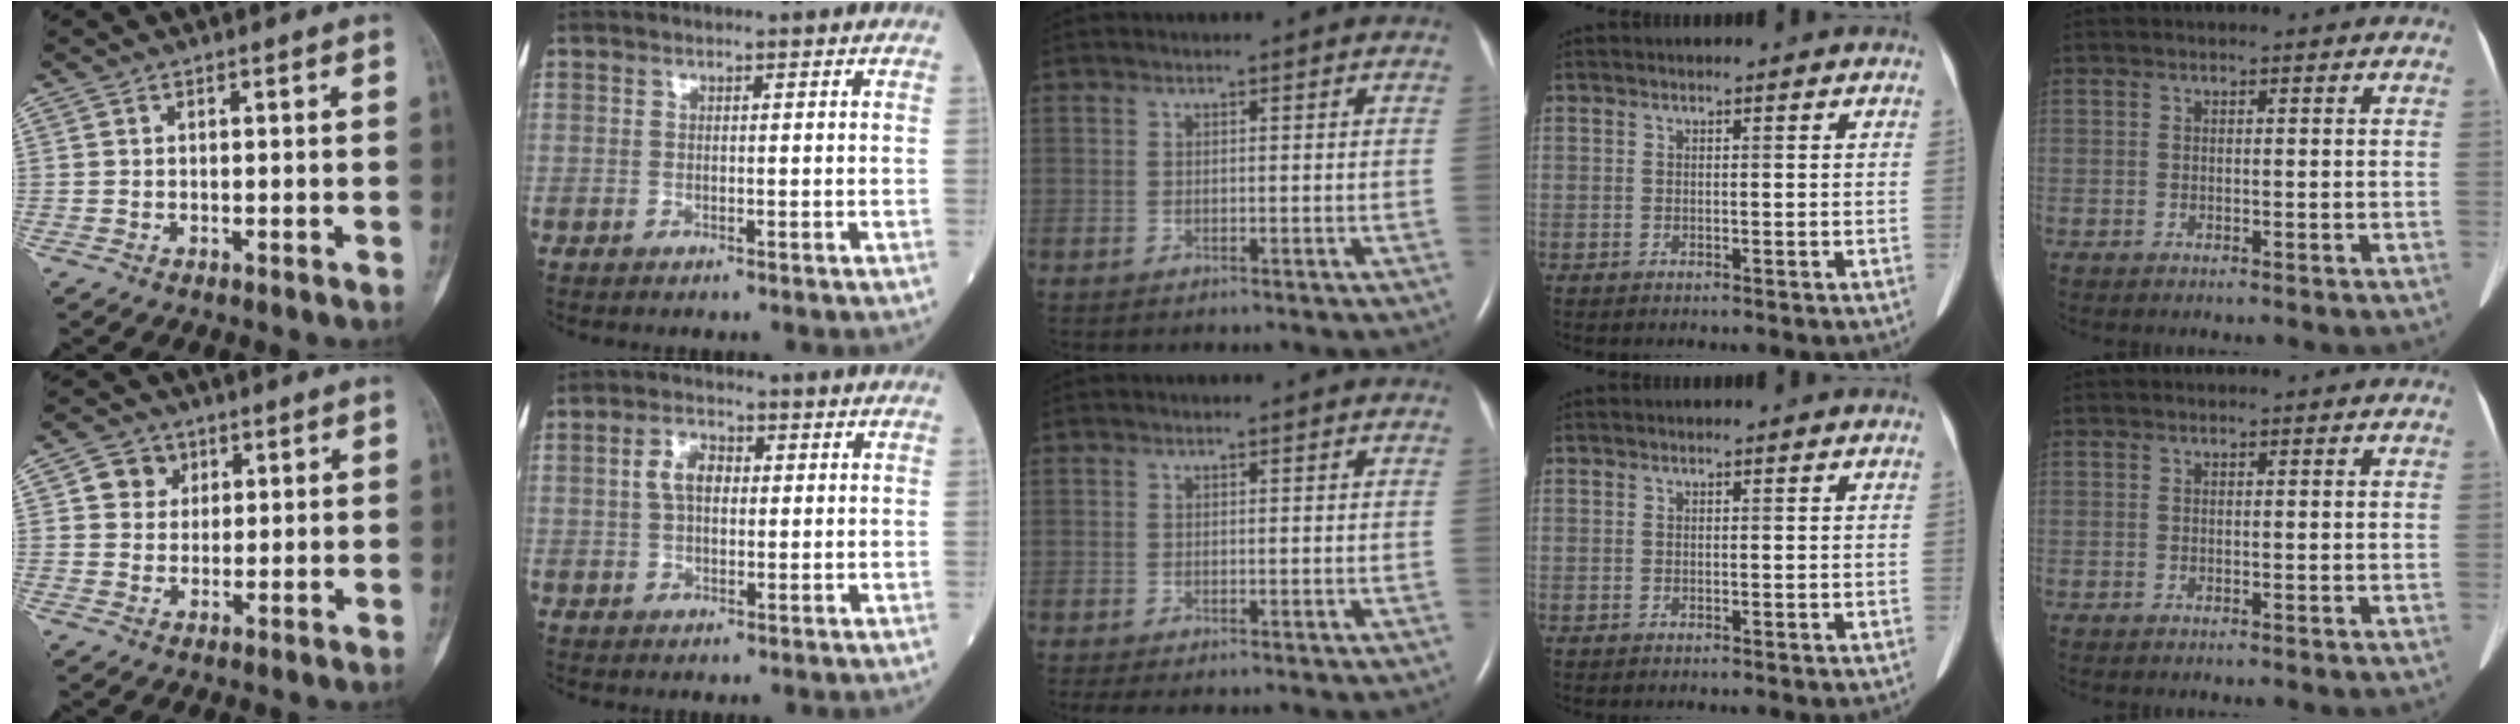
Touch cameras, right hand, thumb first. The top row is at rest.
{"thumb": {"total": 4.9, "force": [1.8, 4.3, 1.2], "torque": [0.006, -0.002, 0.028]}, "index": {"total": 4.4, "force": [0.7, 2.6, 3.4], "torque": [-0.069, 0.013, 0.012]}, "middle": {"total": 0.9, "force": [-0.6, 0.2, 0.7], "torque": [-0.013, -0.005, -0.007]}}